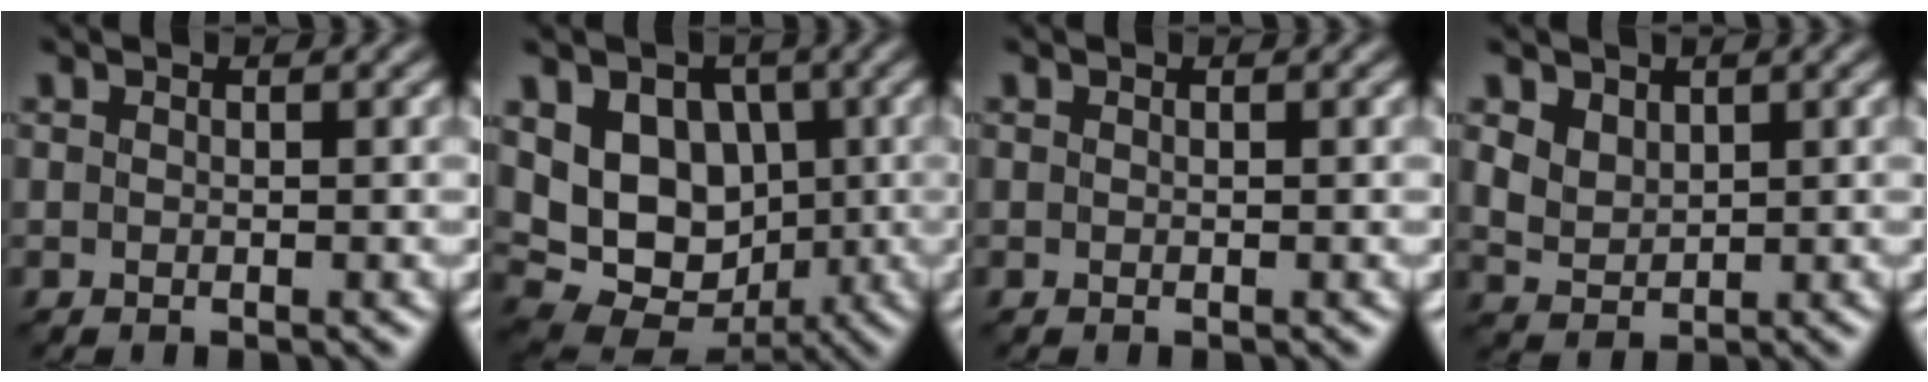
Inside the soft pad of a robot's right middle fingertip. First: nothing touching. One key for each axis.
{"total": 10.2, "fx": 1.3, "fy": 7.8, "fz": 6.5, "tx": -0.101, "ty": 0.011, "tz": 0.008}
{"total": 0.0}
{"total": 2.7, "fx": 1.4, "fy": 1.9, "fz": 1.3, "tx": -0.038, "ty": -0.004, "tz": 0.026}